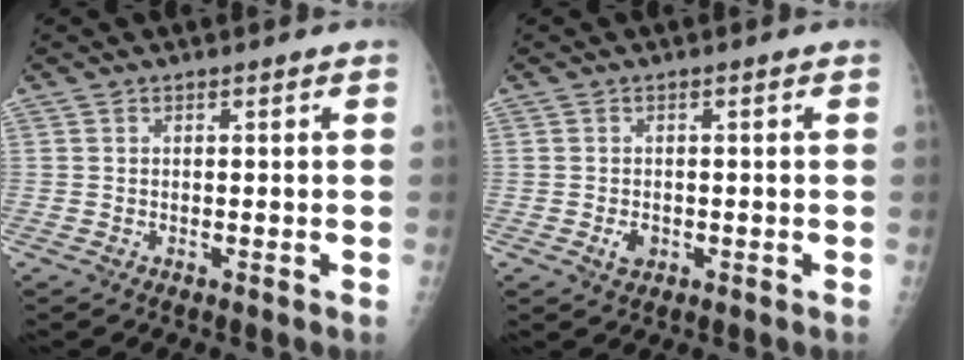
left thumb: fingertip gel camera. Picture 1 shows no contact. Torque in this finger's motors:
{"motor_torque": [-0.07, 0.77, 0.47, 0.21, -0.01]}